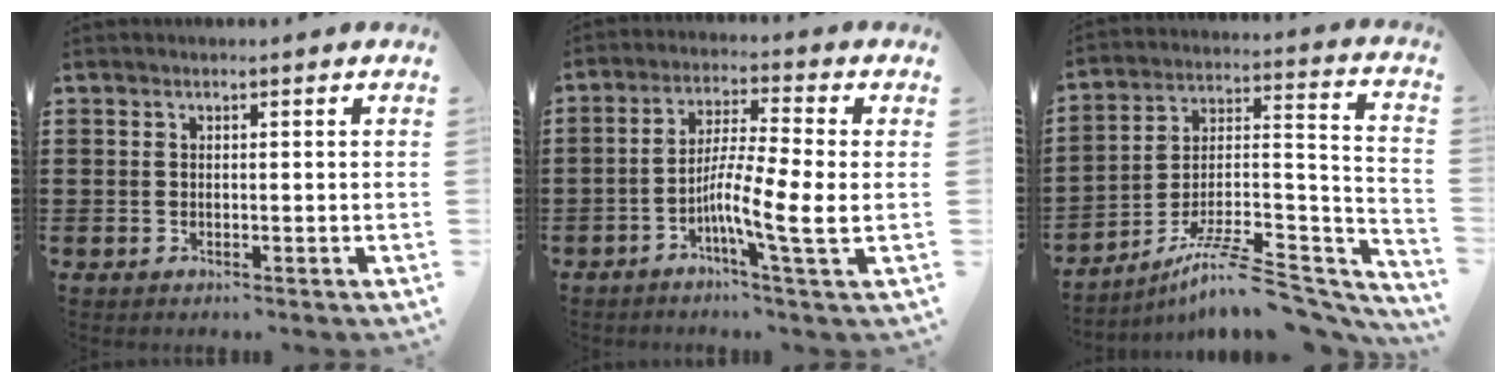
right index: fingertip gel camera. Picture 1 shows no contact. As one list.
[{"total": 7.2, "force": [-1.3, 2.3, 6.7], "torque": [-0.111, 0.002, -0.025]}, {"total": 10.5, "force": [-7.8, 2.1, 6.6], "torque": [-0.106, 0.014, -0.148]}]